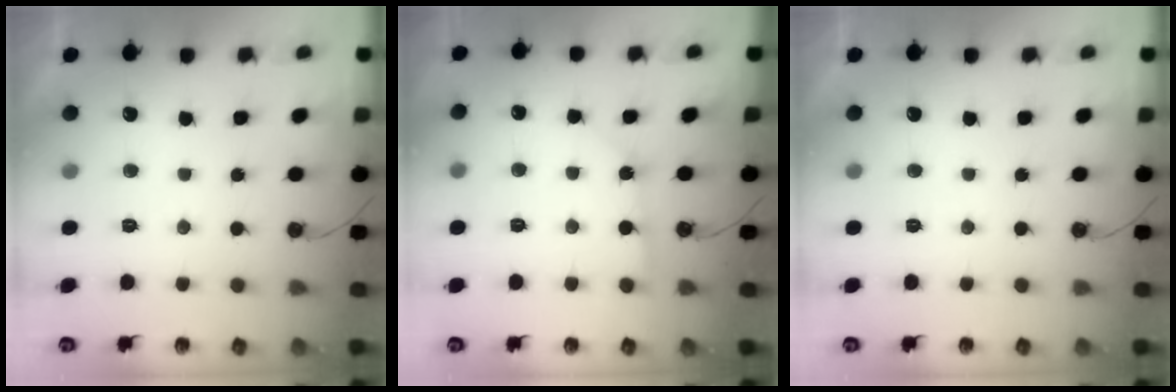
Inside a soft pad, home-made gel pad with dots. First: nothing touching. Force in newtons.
{"total": 3.8, "press": 3.8, "slide": 0.3}
{"total": 0.0}